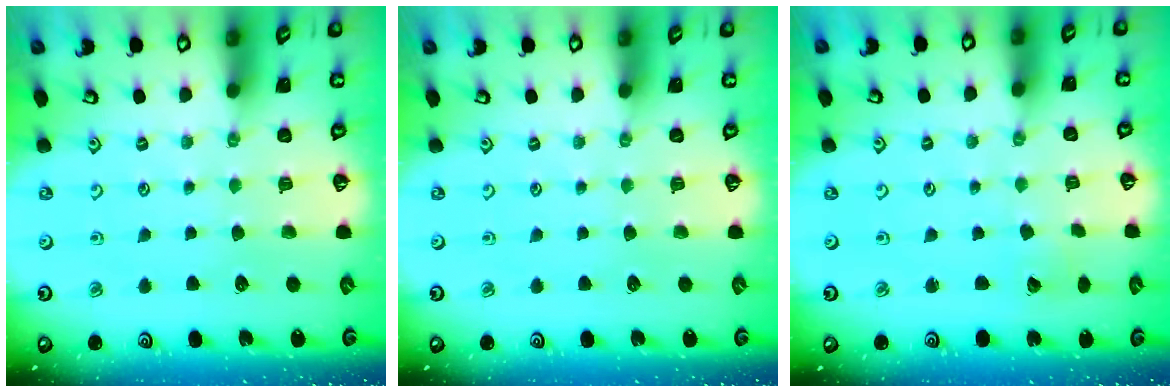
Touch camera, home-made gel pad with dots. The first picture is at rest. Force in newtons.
{"total": 0.0}
{"total": 2.4, "press": 2.4, "slide": 0.2}